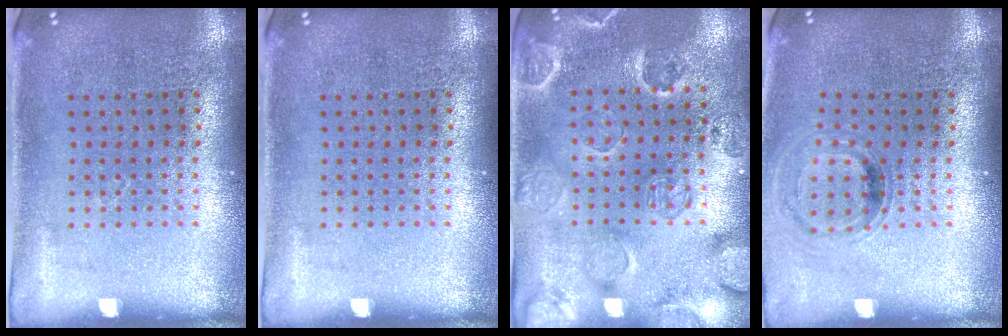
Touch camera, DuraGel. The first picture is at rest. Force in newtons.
{"total": 0.0}
{"total": 2.4, "press": 2.1, "slide": 1.1}
{"total": 0.9, "press": 0.9, "slide": 0.1}